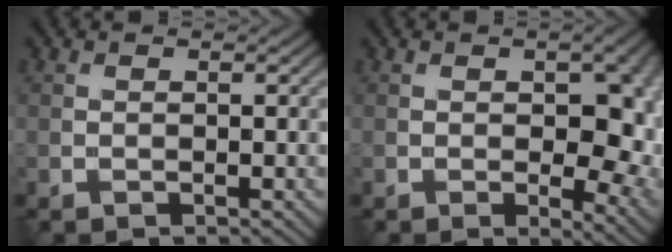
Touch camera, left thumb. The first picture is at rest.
{"total": 7.9, "force": [0.1, 3.6, 7.0], "torque": [-0.087, -0.008, 0.013]}